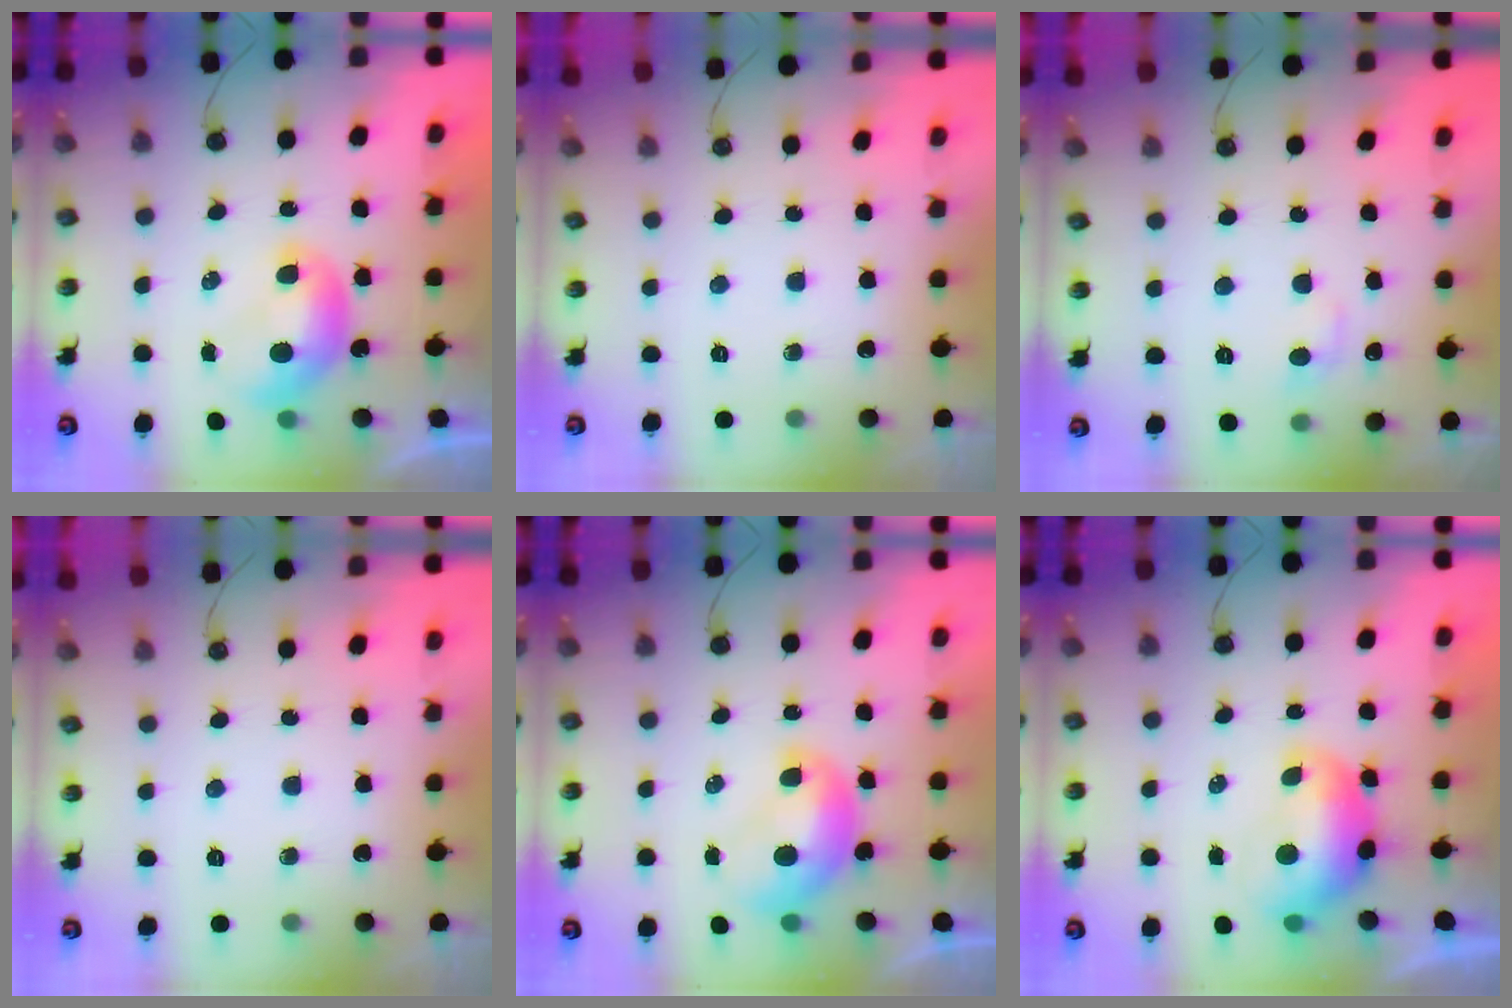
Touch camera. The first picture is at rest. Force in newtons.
{"total": 0.0}
{"total": 1.1, "press": 0.9, "slide": 0.7}
{"total": 0.0}
{"total": 1.1, "press": 1.1, "slide": 0.2}
{"total": 1.2, "press": 1.1, "slide": 0.5}